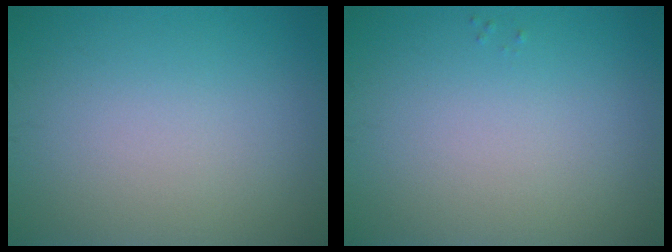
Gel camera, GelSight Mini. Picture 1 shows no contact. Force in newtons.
{"total": 0.0}